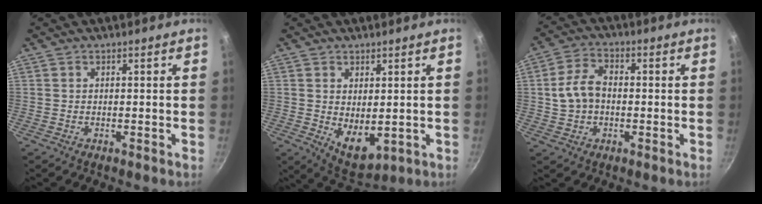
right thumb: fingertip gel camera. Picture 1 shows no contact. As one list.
[{"total": 6.9, "force": [0.6, 4.2, 5.5], "torque": [-0.070, -0.022, 0.027]}, {"total": 7.9, "force": [-0.1, 5.6, 5.5], "torque": [-0.090, 0.023, -0.007]}]